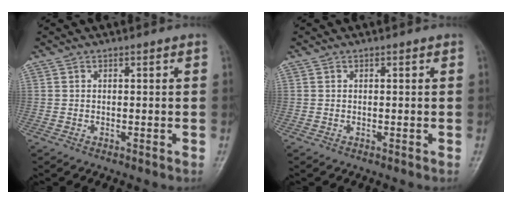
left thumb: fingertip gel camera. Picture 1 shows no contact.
{"total": 0.0}